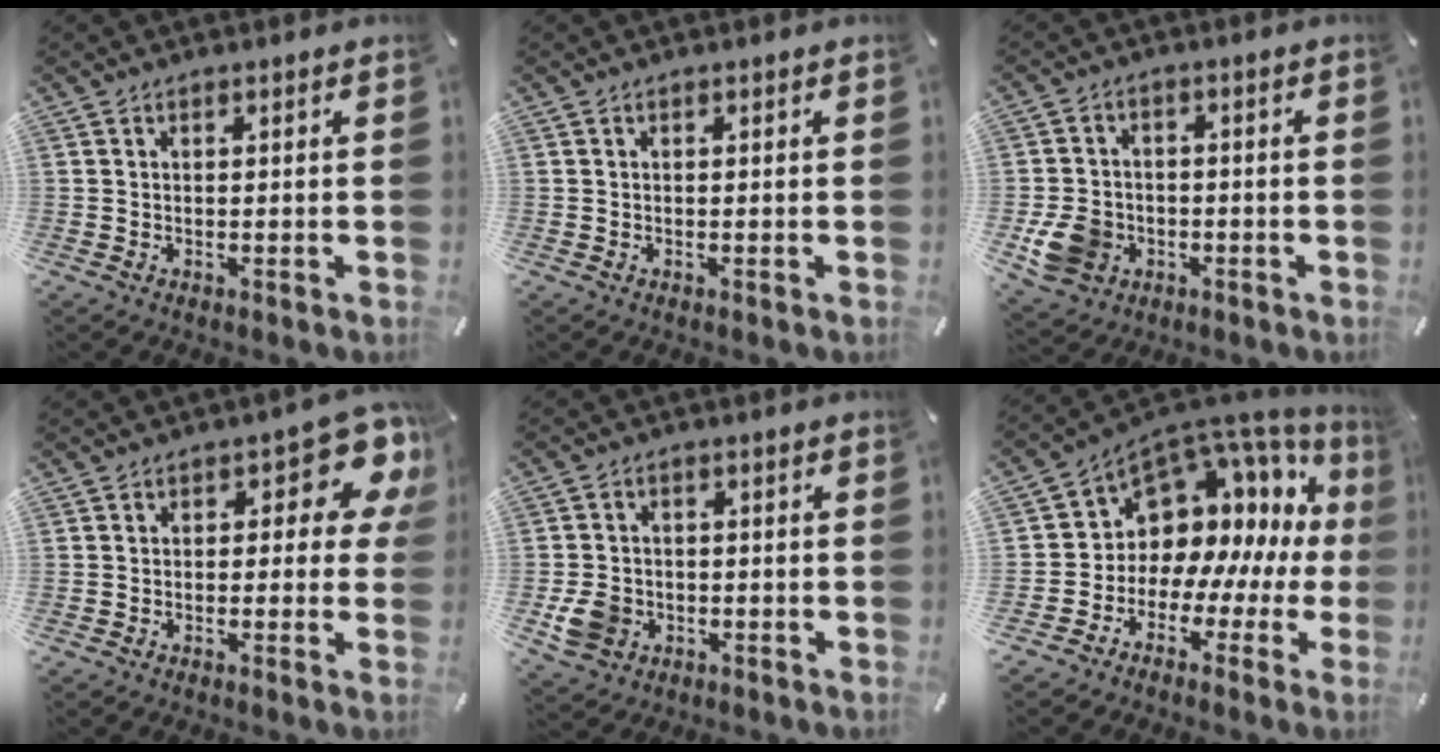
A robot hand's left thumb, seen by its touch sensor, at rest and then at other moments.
{"total": 0.0}
{"total": 8.5, "force": [-2.4, 7.3, 3.6], "torque": [-0.079, 0.012, -0.044]}
{"total": 10.2, "force": [4.0, 4.9, 8.0], "torque": [-0.092, -0.028, 0.064]}
{"total": 7.5, "force": [-2.2, 6.4, 3.2], "torque": [-0.063, 0.008, -0.040]}
{"total": 9.6, "force": [4.1, 7.8, 3.7], "torque": [-0.072, -0.068, 0.078]}